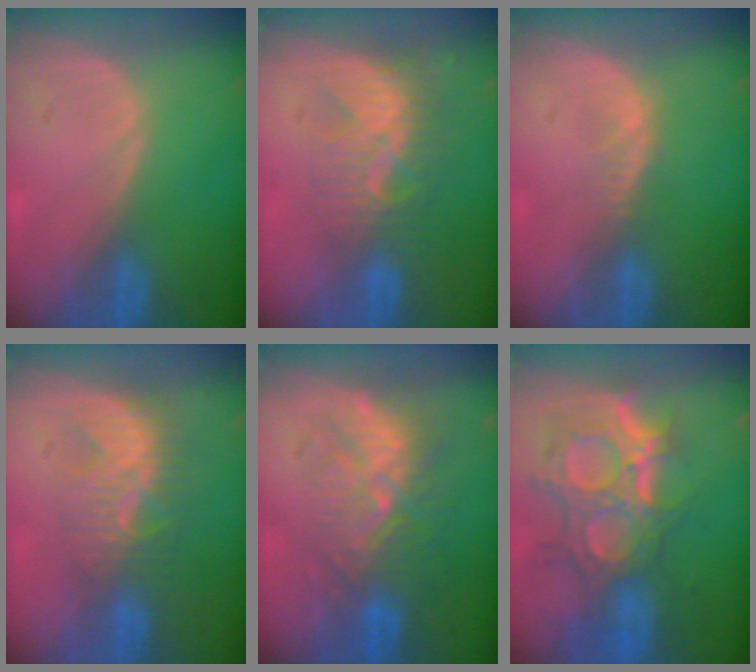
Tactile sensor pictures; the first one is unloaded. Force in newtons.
{"total": 8.9, "press": 7.6, "slide": 4.5}
{"total": 1.5, "press": 1.5, "slide": 0.2}
{"total": 7.7, "press": 7.2, "slide": 2.6}
{"total": 9.1, "press": 8.7, "slide": 2.7}
{"total": 12.1, "press": 10.8, "slide": 5.5}